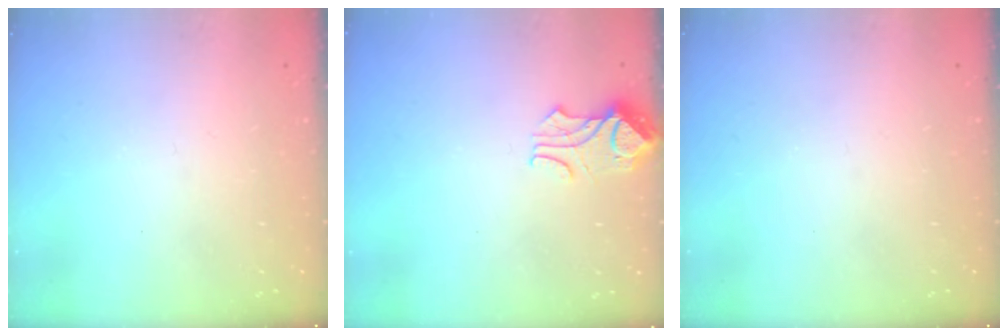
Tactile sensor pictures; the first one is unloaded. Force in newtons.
{"total": 1.1, "press": 0.7, "slide": 0.9}
{"total": 0.0}